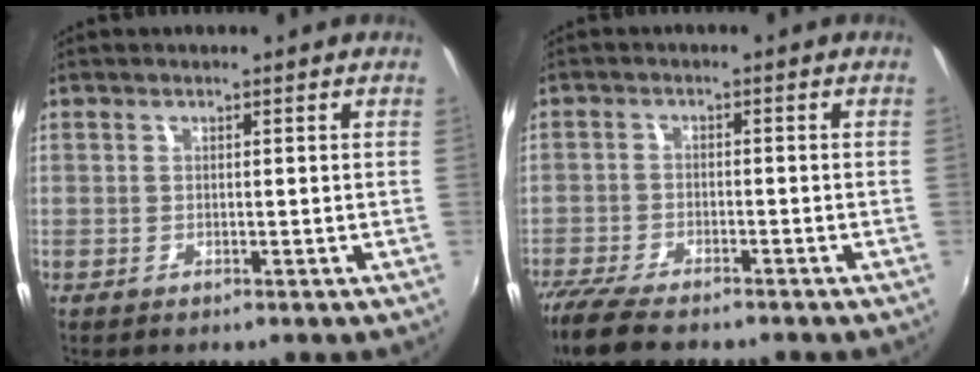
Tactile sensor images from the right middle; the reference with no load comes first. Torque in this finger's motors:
{"motor_torque": [0.78, -0.76, 0.12, 0.10]}